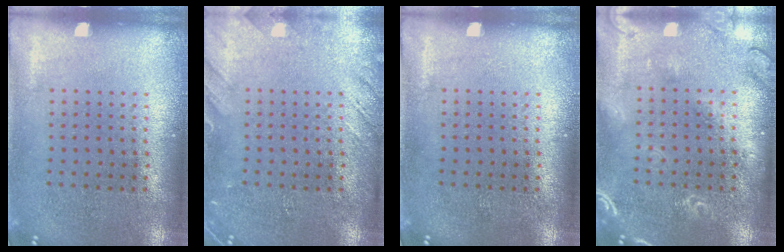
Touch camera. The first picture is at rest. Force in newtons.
{"total": 1.8, "press": 1.8, "slide": 0.1}
{"total": 0.0}
{"total": 2.8, "press": 2.7, "slide": 0.4}